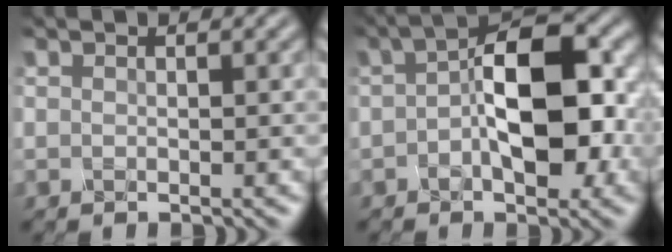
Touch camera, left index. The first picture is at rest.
{"total": 9.1, "force": [-0.9, 4.3, 8.0], "torque": [-0.120, 0.014, -0.025]}